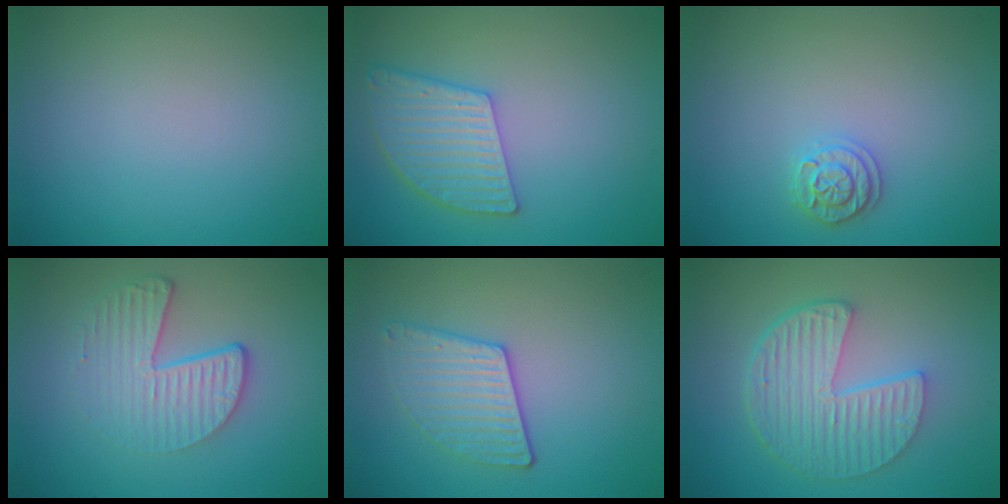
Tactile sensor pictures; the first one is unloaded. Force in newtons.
{"total": 5.2, "press": 4.4, "slide": 2.6}
{"total": 1.9, "press": 1.9, "slide": 0.3}
{"total": 4.7, "press": 3.1, "slide": 3.6}
{"total": 3.1, "press": 2.9, "slide": 1.0}
{"total": 6.2, "press": 4.5, "slide": 4.2}